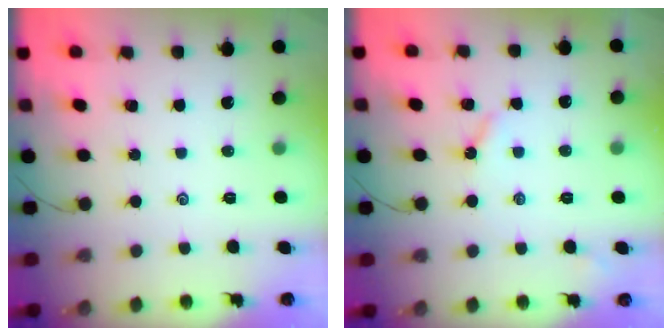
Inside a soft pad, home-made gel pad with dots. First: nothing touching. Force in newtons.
{"total": 3.0, "press": 2.9, "slide": 0.6}